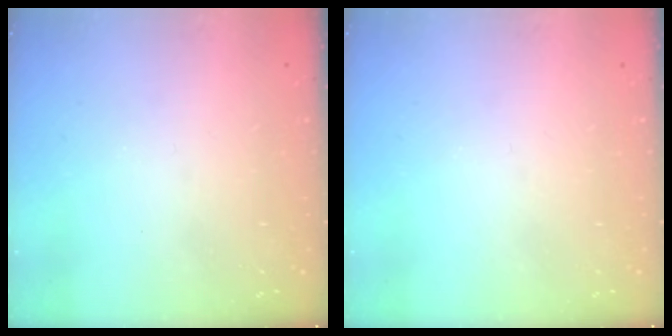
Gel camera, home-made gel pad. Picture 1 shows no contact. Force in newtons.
{"total": 0.0}